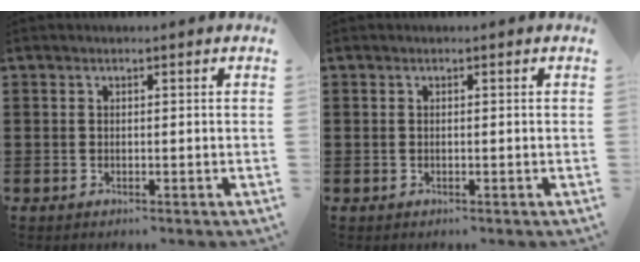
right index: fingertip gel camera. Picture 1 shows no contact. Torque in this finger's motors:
{"motor_torque": [1.03, 1.11, 0.00, 0.00]}